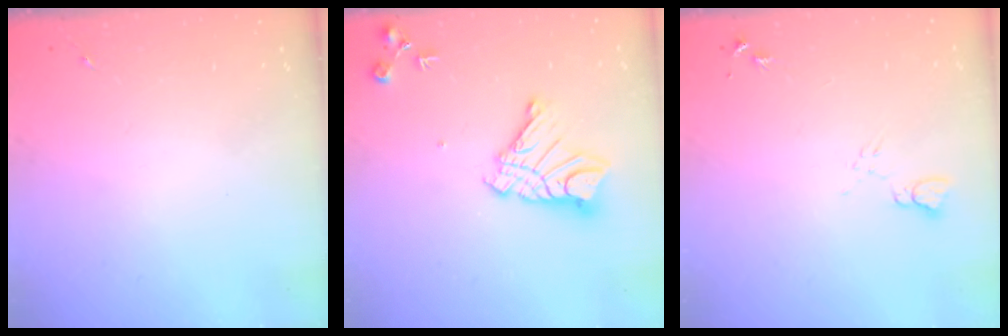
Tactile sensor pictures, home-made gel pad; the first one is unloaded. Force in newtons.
{"total": 14.2, "press": 14.2, "slide": 1.3}
{"total": 5.9, "press": 5.8, "slide": 0.6}